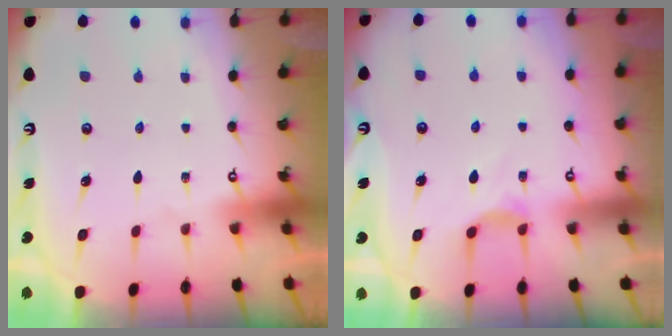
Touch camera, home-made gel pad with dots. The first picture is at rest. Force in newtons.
{"total": 2.9, "press": 2.9, "slide": 0.4}